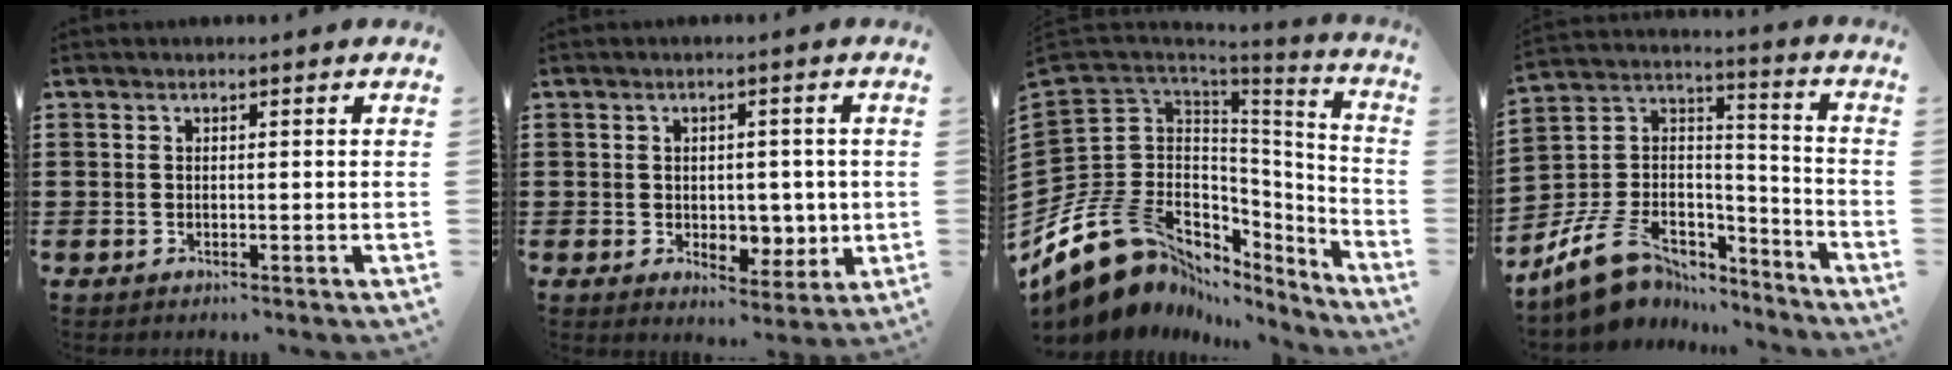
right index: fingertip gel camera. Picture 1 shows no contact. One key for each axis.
{"total": 4.2, "fx": 0.4, "fy": 3.4, "fz": 2.4, "tx": -0.042, "ty": 0.005, "tz": 0.004}
{"total": 16.7, "fx": -6.9, "fy": 13.0, "fz": 7.8, "tx": -0.211, "ty": 0.000, "tz": -0.113}
{"total": 10.2, "fx": -6.7, "fy": 6.7, "fz": 3.9, "tx": -0.108, "ty": 0.017, "tz": -0.124}